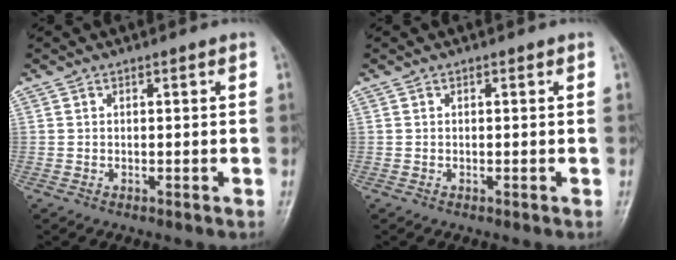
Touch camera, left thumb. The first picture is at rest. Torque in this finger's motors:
{"motor_torque": [0.01, -0.01, -0.02, -0.02, 0.00]}